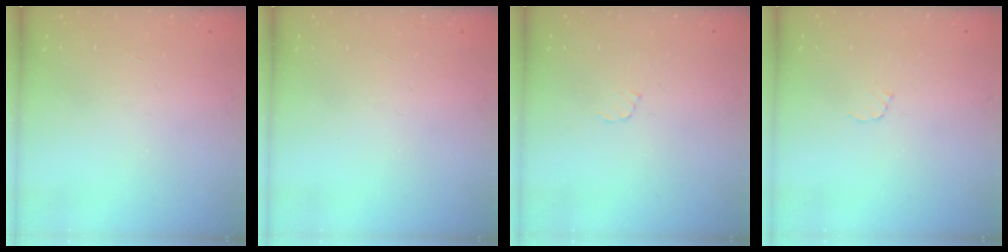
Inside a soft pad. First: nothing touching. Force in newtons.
{"total": 0.0}
{"total": 3.6, "press": 3.6, "slide": 0.3}
{"total": 3.6, "press": 3.6, "slide": 0.3}